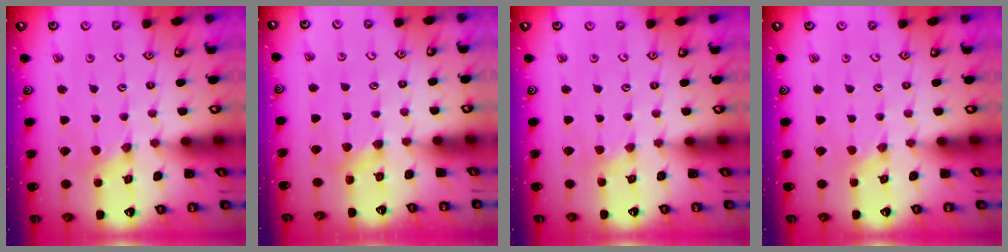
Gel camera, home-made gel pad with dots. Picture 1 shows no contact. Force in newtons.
{"total": 3.8, "press": 3.7, "slide": 0.6}
{"total": 1.8, "press": 1.7, "slide": 0.2}
{"total": 0.0}